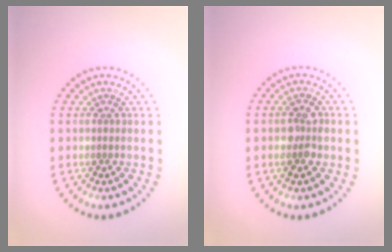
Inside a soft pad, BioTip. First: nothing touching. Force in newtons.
{"total": 2.5, "press": 2.4, "slide": 0.5}